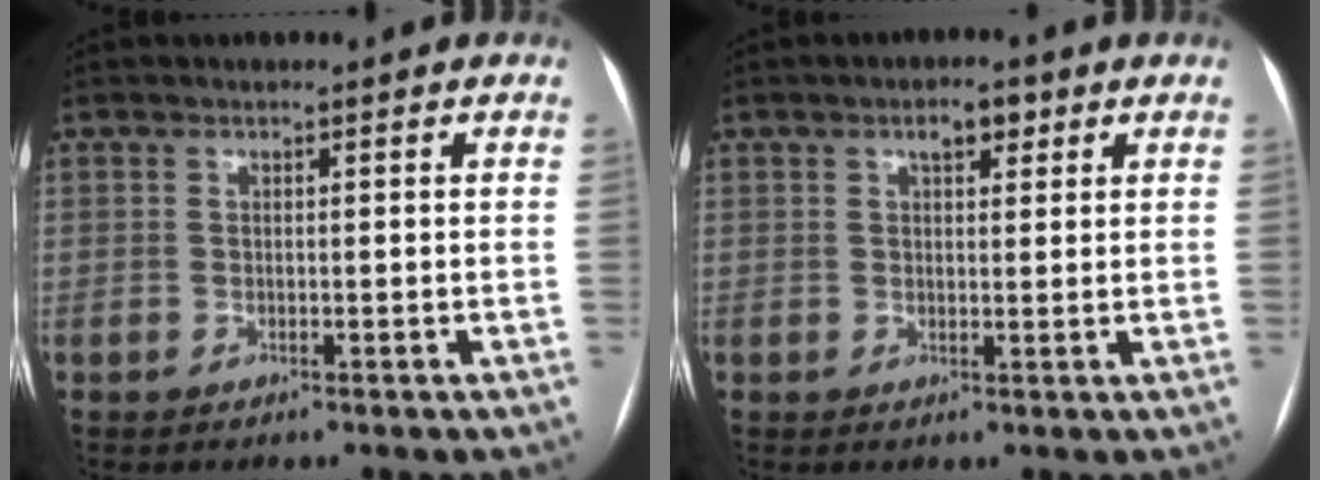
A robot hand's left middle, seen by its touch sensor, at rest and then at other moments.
{"total": 3.1, "force": [1.7, 1.4, 2.2], "torque": [-0.037, 0.009, 0.027]}